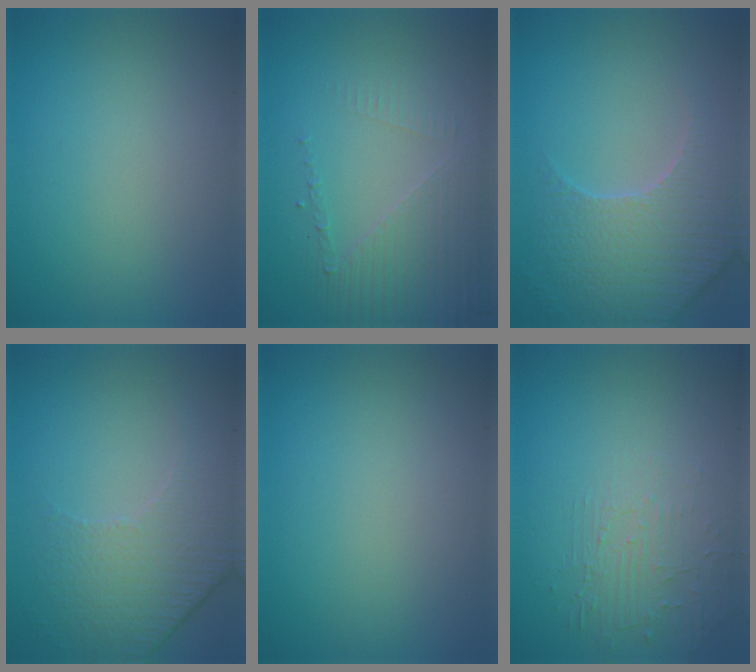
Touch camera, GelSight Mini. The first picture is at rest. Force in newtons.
{"total": 5.0, "press": 2.9, "slide": 4.1}
{"total": 4.9, "press": 4.7, "slide": 1.1}
{"total": 4.8, "press": 3.4, "slide": 3.4}
{"total": 0.0}
{"total": 1.9, "press": 0.8, "slide": 1.7}